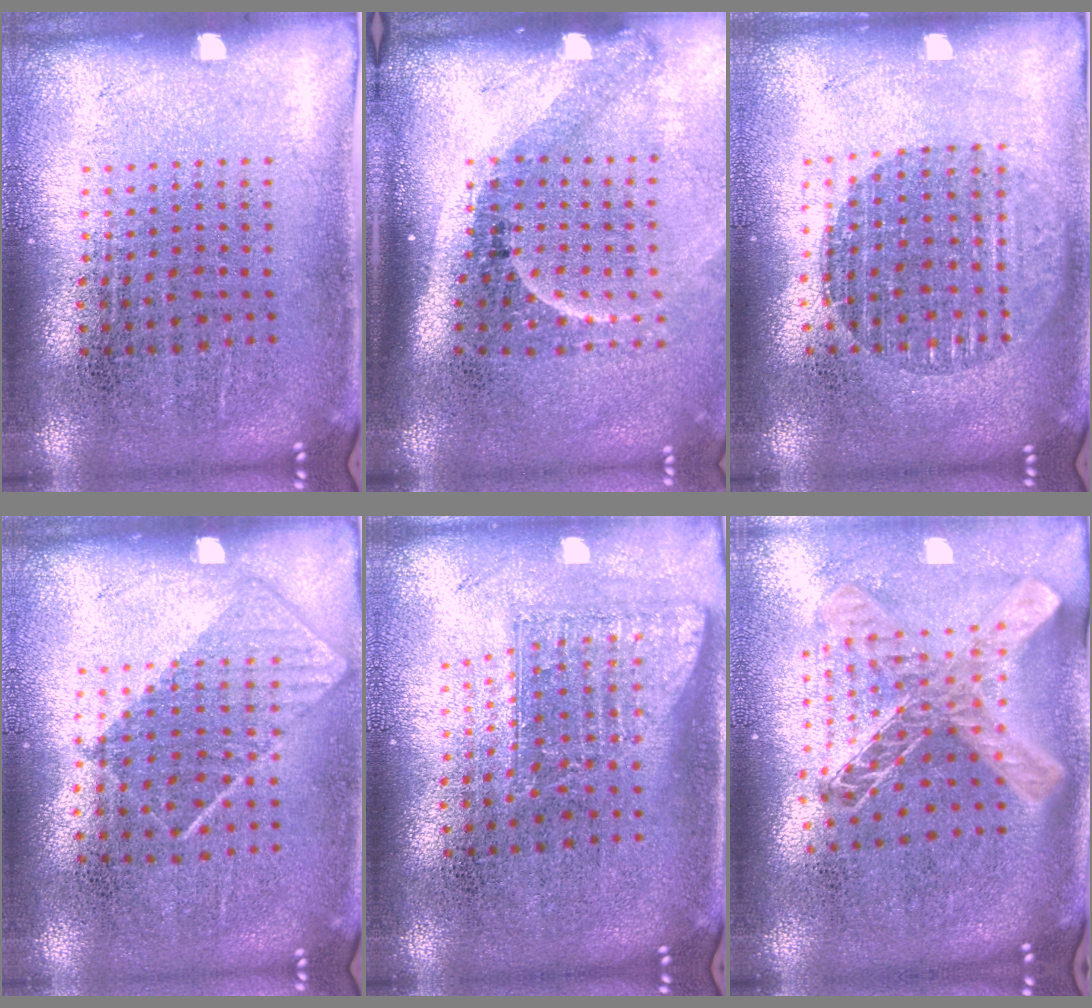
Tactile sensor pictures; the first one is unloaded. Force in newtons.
{"total": 2.2, "press": 1.5, "slide": 1.7}
{"total": 1.7, "press": 1.5, "slide": 0.8}
{"total": 0.8, "press": 0.7, "slide": 0.4}
{"total": 1.6, "press": 1.2, "slide": 1.1}
{"total": 1.9, "press": 1.6, "slide": 1.1}